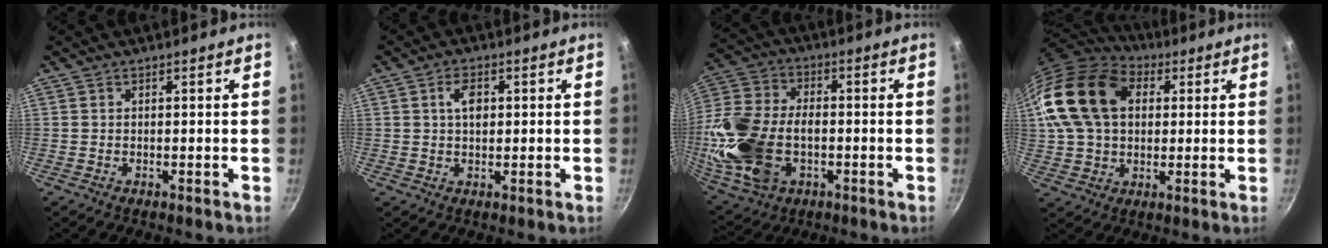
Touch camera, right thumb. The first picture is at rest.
{"total": 4.1, "force": [0.9, 2.5, 3.1], "torque": [-0.040, 0.003, 0.011]}
{"total": 20.0, "force": [-3.4, 13.0, 14.8], "torque": [-0.308, 0.020, -0.059]}
{"total": 19.9, "force": [4.9, 13.9, 13.3], "torque": [-0.237, 0.016, 0.082]}